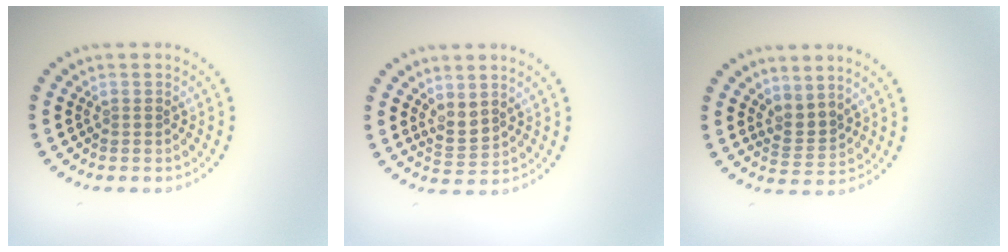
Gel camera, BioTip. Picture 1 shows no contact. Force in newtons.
{"total": 2.0, "press": 1.5, "slide": 1.3}
{"total": 2.1, "press": 1.3, "slide": 1.6}